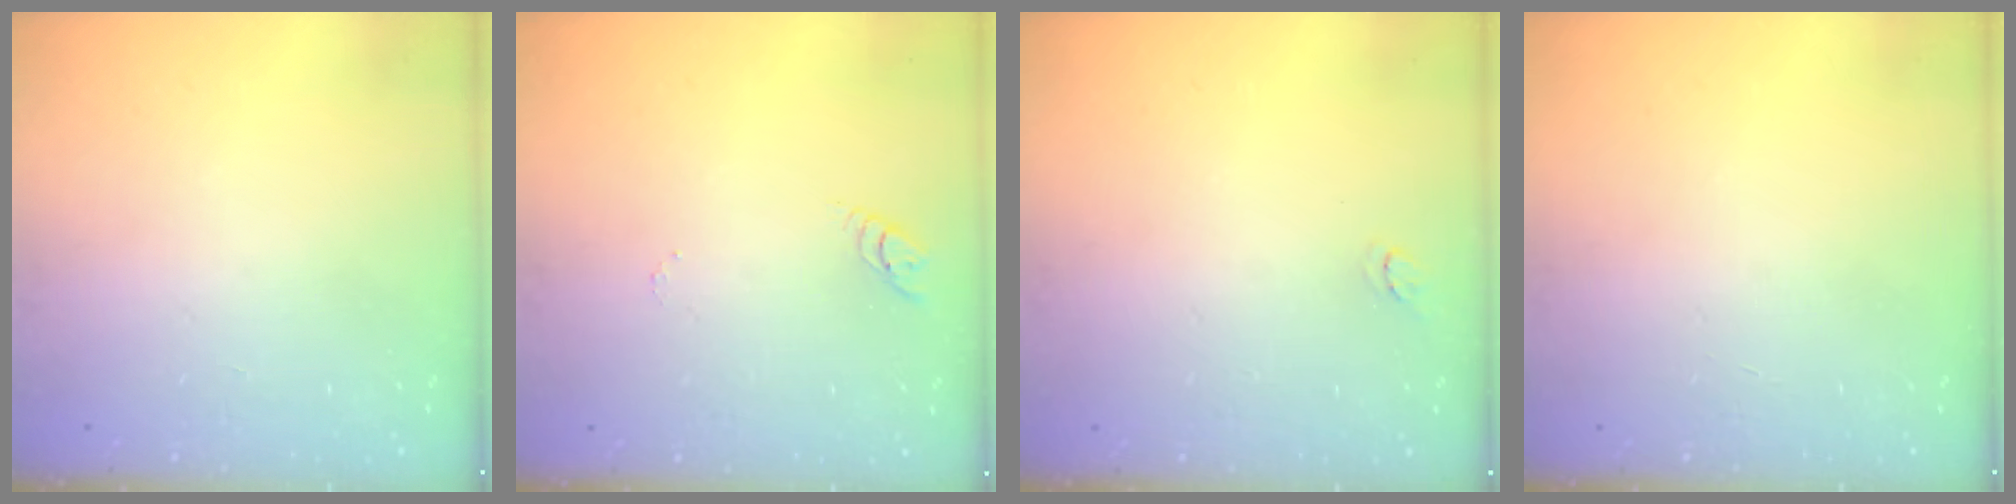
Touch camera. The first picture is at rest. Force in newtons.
{"total": 2.8, "press": 2.8, "slide": 0.2}
{"total": 2.9, "press": 2.9, "slide": 0.3}
{"total": 2.7, "press": 2.7, "slide": 0.3}